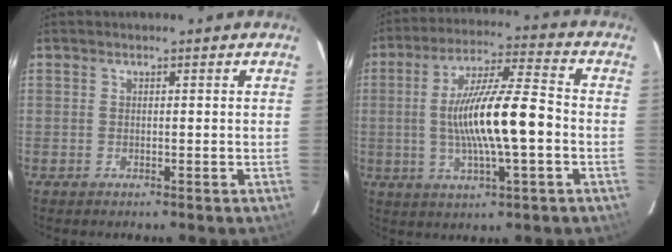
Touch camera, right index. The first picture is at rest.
{"total": 14.7, "force": [-1.8, 2.2, 14.4], "torque": [-0.261, 0.006, -0.031]}